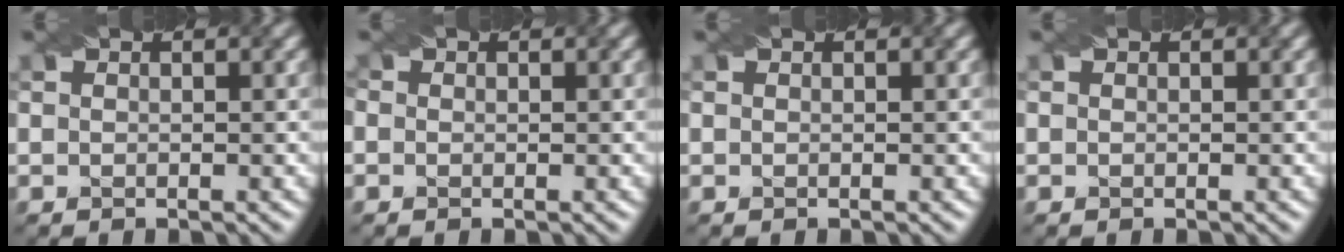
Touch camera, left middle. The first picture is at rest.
{"total": 0.9, "force": [0.2, 0.8, 0.3], "torque": [0.002, 0.004, -0.012]}
{"total": 0.0}
{"total": 0.0}